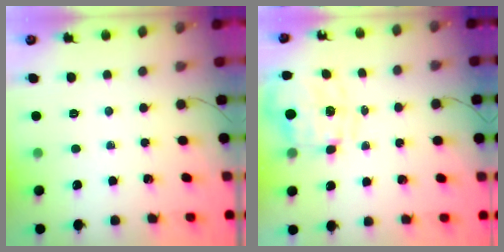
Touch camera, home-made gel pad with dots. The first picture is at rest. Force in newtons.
{"total": 3.7, "press": 3.4, "slide": 1.4}